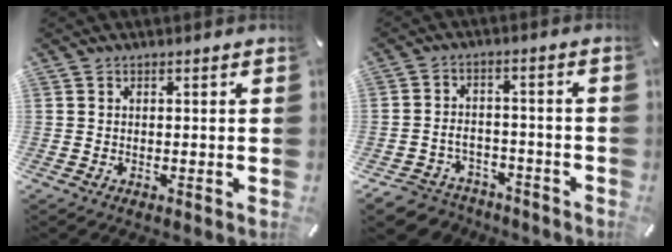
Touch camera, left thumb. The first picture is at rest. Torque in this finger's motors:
{"motor_torque": [-0.09, 0.12, 0.30, 0.32, 0.00]}